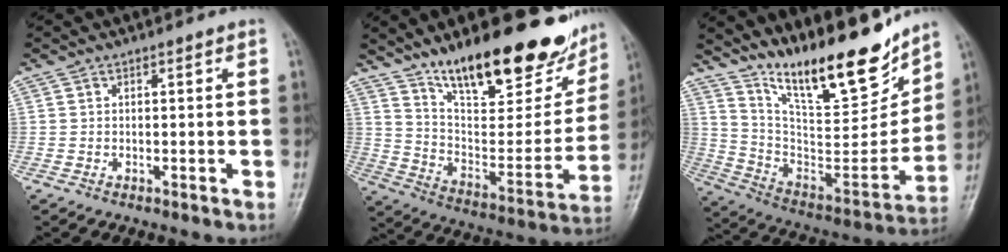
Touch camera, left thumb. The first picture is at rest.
{"total": 27.1, "force": [18.7, 9.3, 17.3], "torque": [-0.210, -0.081, 0.295]}
{"total": 22.3, "force": [17.2, 5.8, 13.0], "torque": [-0.165, -0.102, 0.299]}